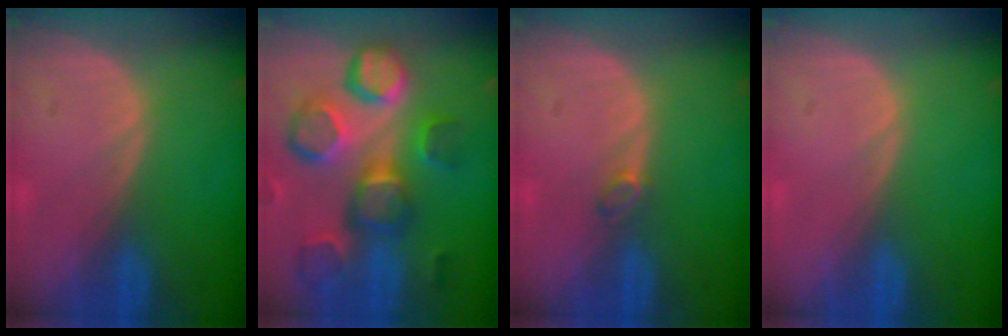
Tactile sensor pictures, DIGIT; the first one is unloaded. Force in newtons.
{"total": 12.7, "press": 11.2, "slide": 6.0}
{"total": 1.2, "press": 1.2, "slide": 0.4}
{"total": 0.0}